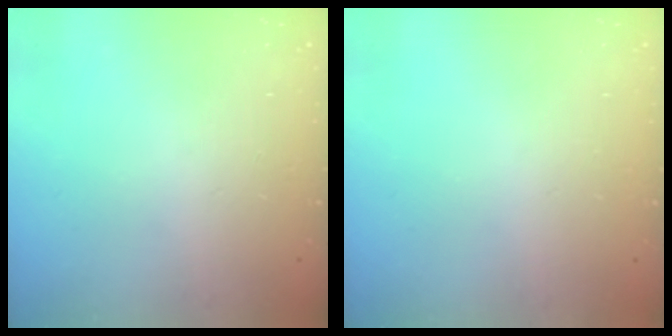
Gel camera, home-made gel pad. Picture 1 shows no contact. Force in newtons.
{"total": 0.0}